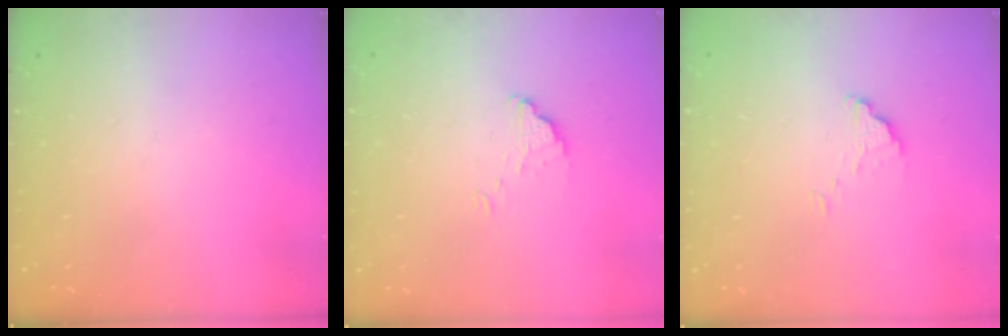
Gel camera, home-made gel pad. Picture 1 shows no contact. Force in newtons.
{"total": 1.5, "press": 1.5, "slide": 0.1}
{"total": 1.5, "press": 1.5, "slide": 0.1}